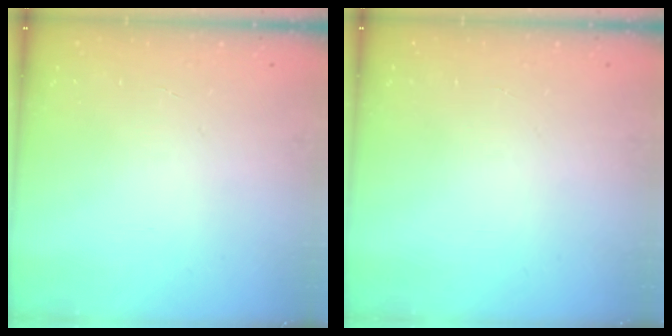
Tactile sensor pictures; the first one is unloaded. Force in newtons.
{"total": 0.0}